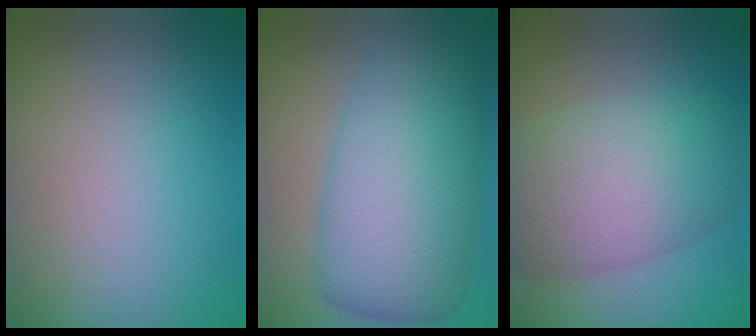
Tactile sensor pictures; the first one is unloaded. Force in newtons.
{"total": 9.6, "press": 9.6, "slide": 0.3}
{"total": 9.1, "press": 9.1, "slide": 0.3}